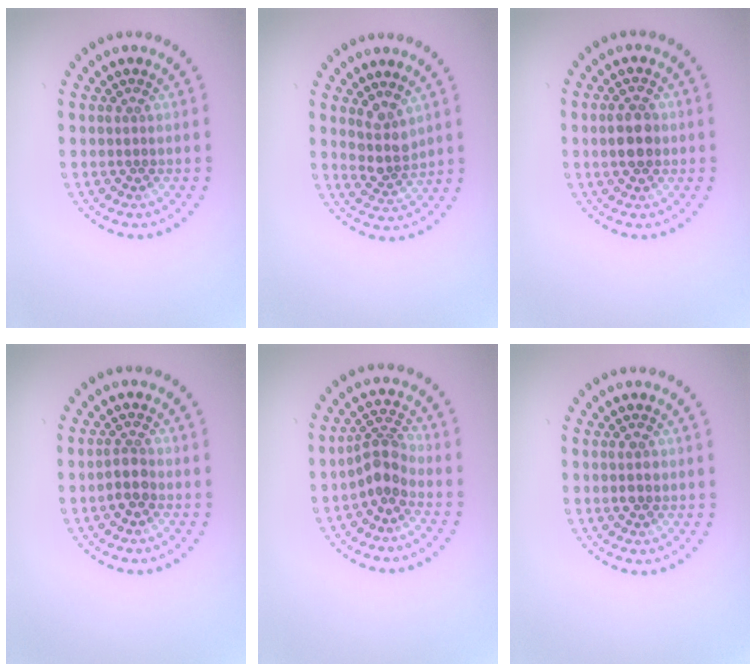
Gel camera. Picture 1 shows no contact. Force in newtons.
{"total": 3.0, "press": 2.5, "slide": 1.7}
{"total": 3.4, "press": 3.4, "slide": 0.1}
{"total": 1.9, "press": 1.7, "slide": 0.8}
{"total": 2.8, "press": 2.1, "slide": 1.8}
{"total": 1.7, "press": 1.7, "slide": 0.1}